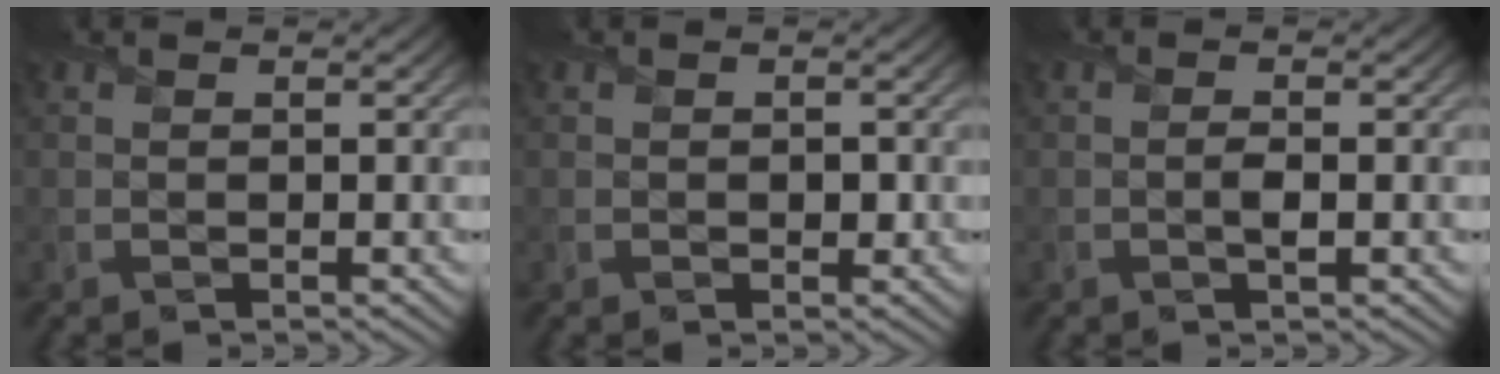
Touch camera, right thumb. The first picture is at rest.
{"total": 1.0, "force": [-0.2, 0.8, 0.6], "torque": [-0.004, -0.008, -0.003]}
{"total": 1.3, "force": [-0.4, 0.4, 1.1], "torque": [-0.019, -0.001, -0.008]}